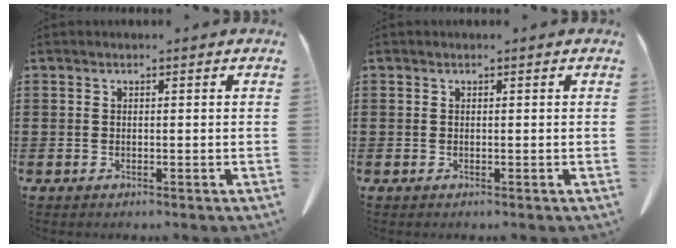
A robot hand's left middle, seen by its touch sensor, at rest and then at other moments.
{"total": 0.0}